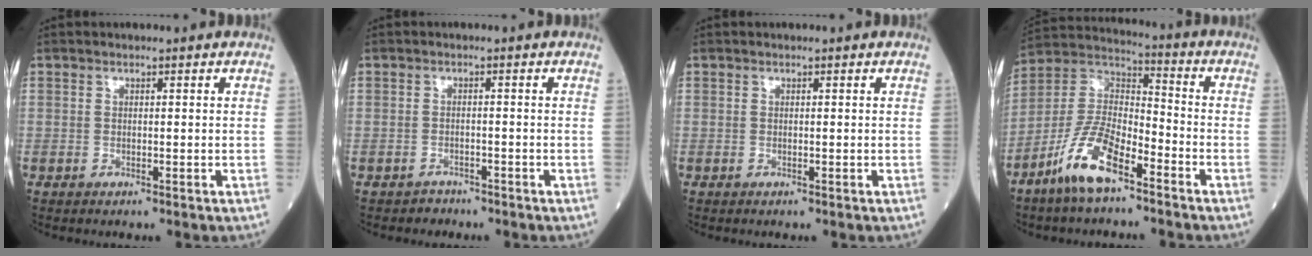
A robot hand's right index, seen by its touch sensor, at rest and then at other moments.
{"total": 1.7, "force": [-1.3, 0.9, -0.4], "torque": [0.002, 0.003, -0.023]}
{"total": 0.0}
{"total": 11.4, "force": [-7.1, 3.3, 8.2], "torque": [-0.174, 0.000, -0.141]}